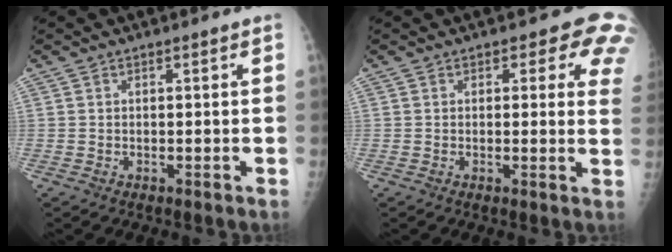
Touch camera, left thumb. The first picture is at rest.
{"total": 7.8, "force": [4.9, 3.9, 4.7], "torque": [-0.005, -0.018, 0.033]}